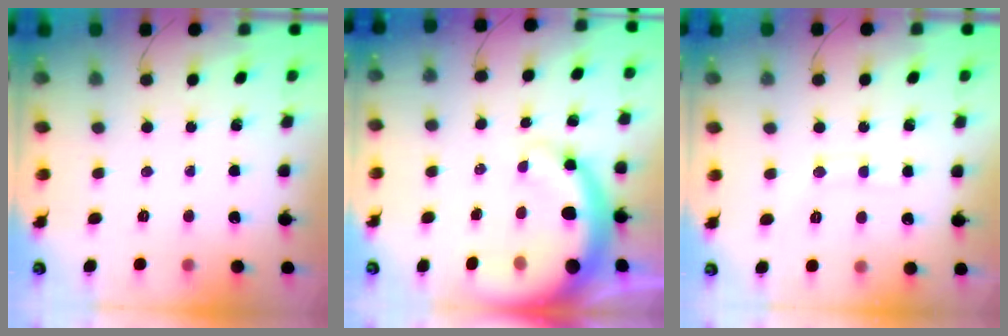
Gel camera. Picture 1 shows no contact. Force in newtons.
{"total": 14.7, "press": 14.3, "slide": 3.4}
{"total": 5.5, "press": 5.3, "slide": 1.6}